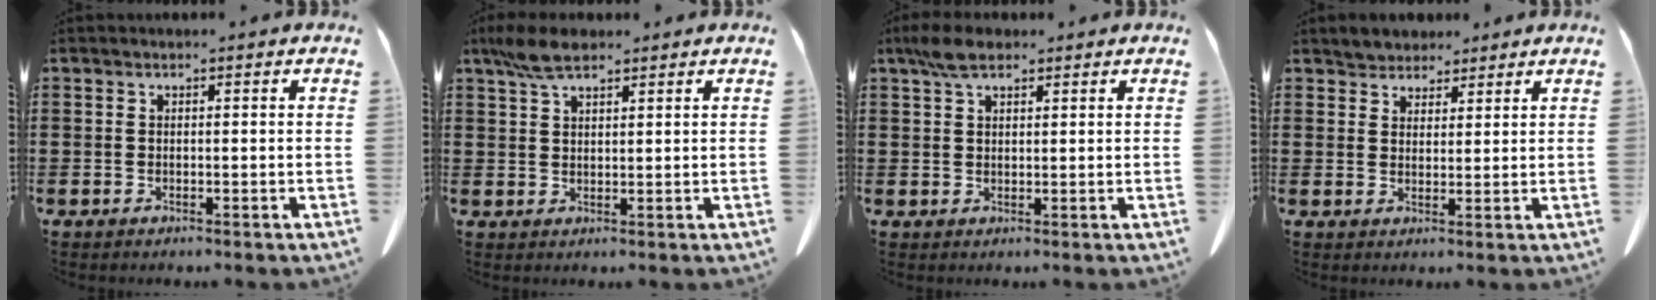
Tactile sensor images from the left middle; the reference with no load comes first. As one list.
[{"total": 5.0, "force": [3.4, 1.7, 3.2], "torque": [-0.072, 0.004, 0.065]}, {"total": 4.0, "force": [2.6, 1.8, 2.4], "torque": [-0.054, 0.007, 0.049]}, {"total": 3.2, "force": [2.9, 1.2, -0.3], "torque": [-0.006, 0.000, 0.057]}]